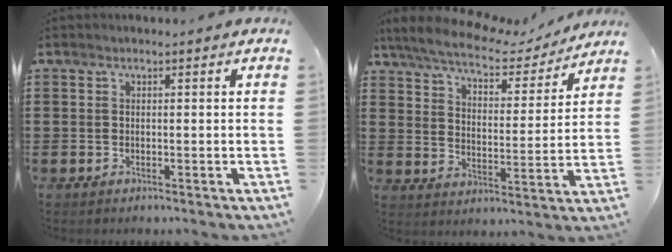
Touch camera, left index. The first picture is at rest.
{"total": 6.2, "force": [5.4, 1.3, 2.7], "torque": [-0.077, -0.027, 0.089]}